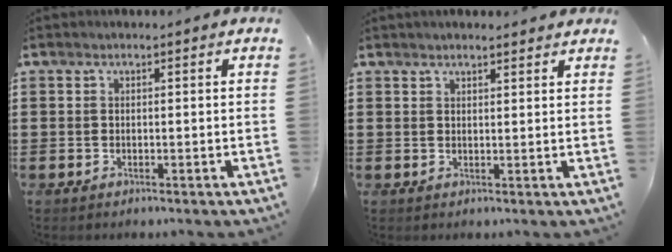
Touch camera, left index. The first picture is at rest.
{"total": 1.6, "force": [1.5, 0.1, 0.5], "torque": [-0.012, 0.002, 0.028]}